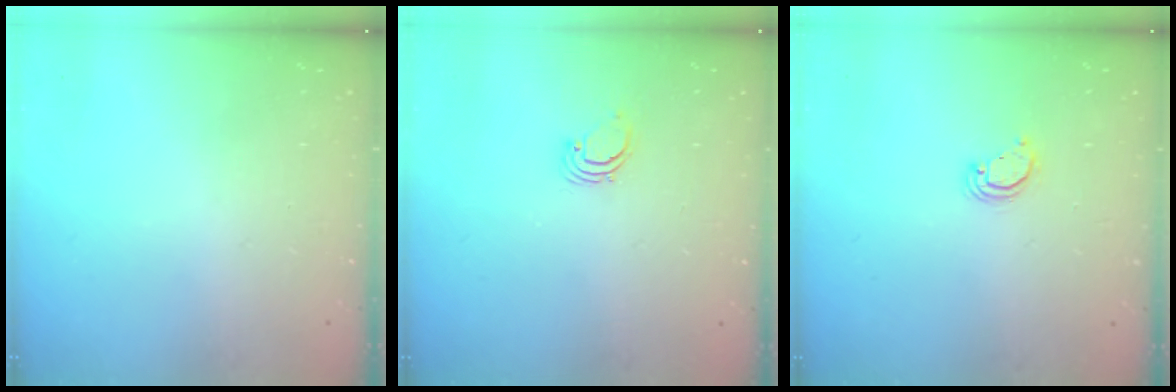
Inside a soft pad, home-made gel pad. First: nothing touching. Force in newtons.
{"total": 1.7, "press": 1.7, "slide": 0.1}
{"total": 3.2, "press": 3.1, "slide": 0.3}